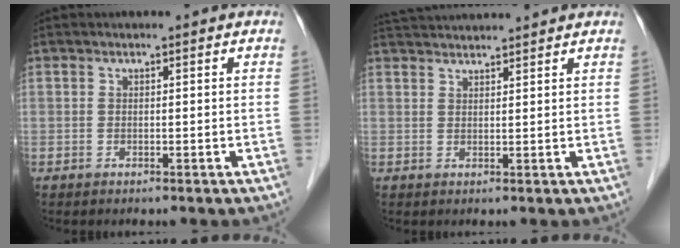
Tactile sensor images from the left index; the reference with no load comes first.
{"total": 7.7, "force": [7.5, -0.1, 2.0], "torque": [-0.039, 0.035, 0.114]}